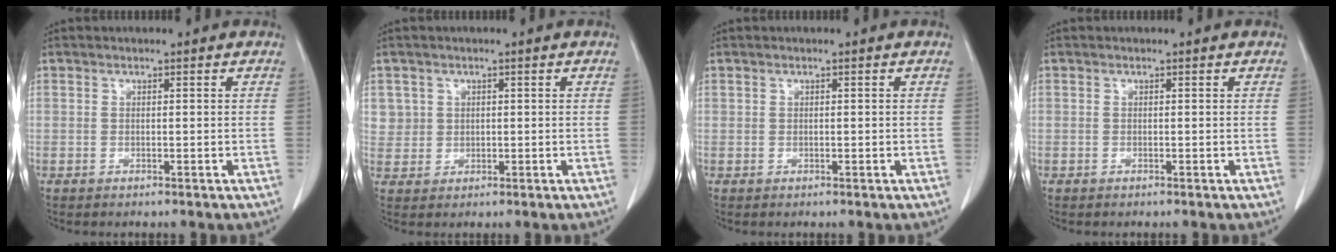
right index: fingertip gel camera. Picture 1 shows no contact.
{"total": 3.2, "force": [1.1, 3.0, -0.2], "torque": [0.023, 0.003, 0.021]}
{"total": 0.0}
{"total": 0.0}